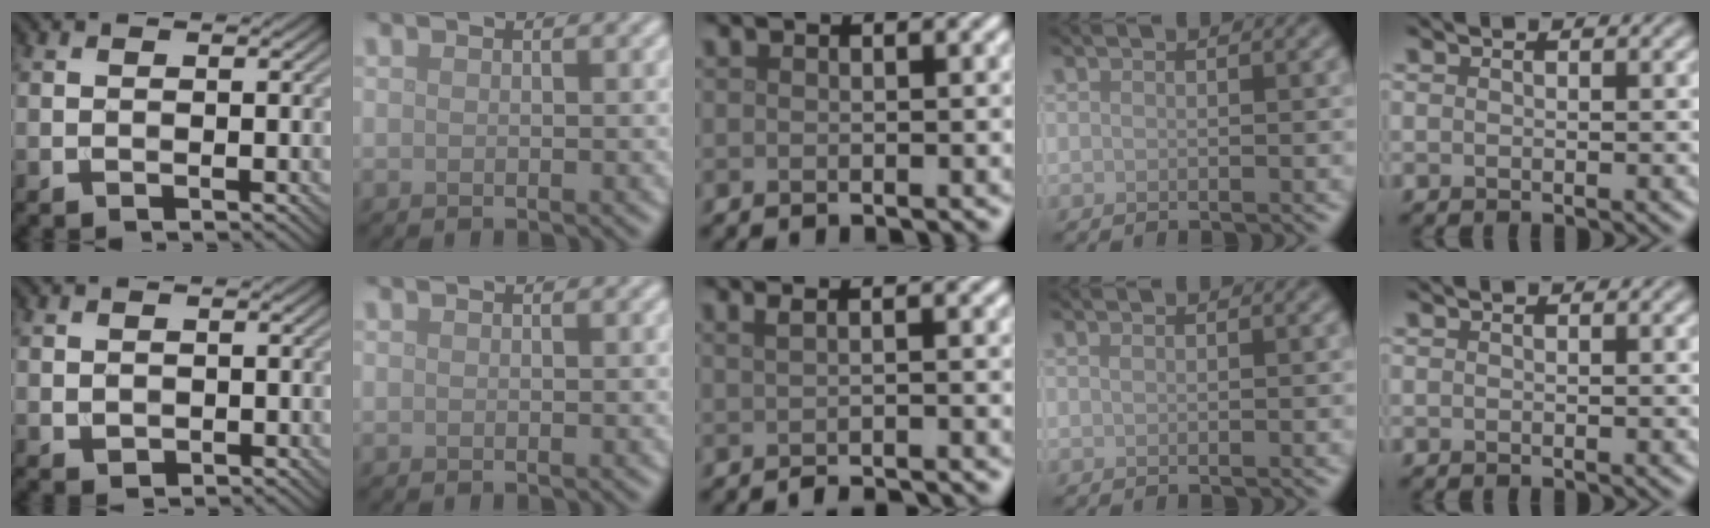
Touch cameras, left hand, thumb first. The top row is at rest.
{"thumb": {"total": 1.2, "force": [0.2, 1.0, 0.6], "torque": [-0.017, -0.004, 0.008]}, "middle": {"total": 2.0, "force": [-0.8, 0.6, 1.7], "torque": [-0.016, -0.007, -0.017]}}